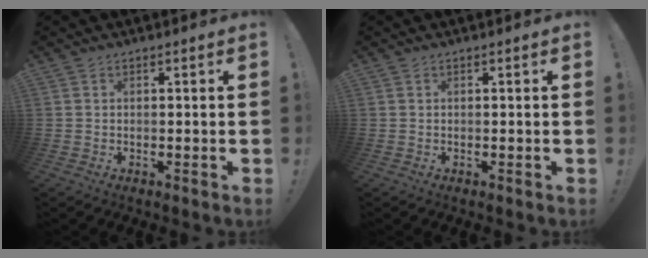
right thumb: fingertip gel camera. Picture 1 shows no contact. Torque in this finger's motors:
{"motor_torque": [0.00, 0.00, -0.03, -0.03, 0.00]}